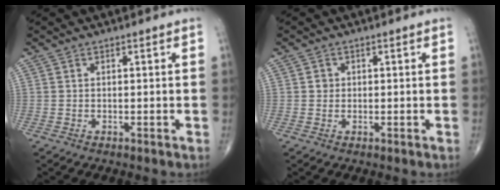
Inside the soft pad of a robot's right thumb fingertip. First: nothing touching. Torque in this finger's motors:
{"motor_torque": [0.07, 0.90, 0.24, -0.09, 0.01]}